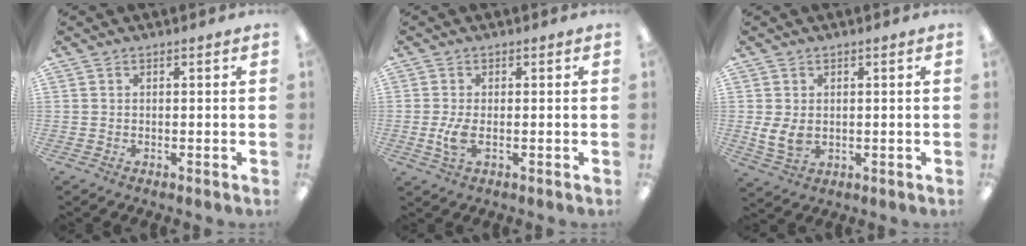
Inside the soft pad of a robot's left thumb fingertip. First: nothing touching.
{"total": 4.8, "force": [-0.5, 2.2, 4.2], "torque": [-0.083, -0.005, -0.014]}
{"total": 5.3, "force": [0.3, 3.8, 3.8], "torque": [-0.079, -0.004, 0.005]}